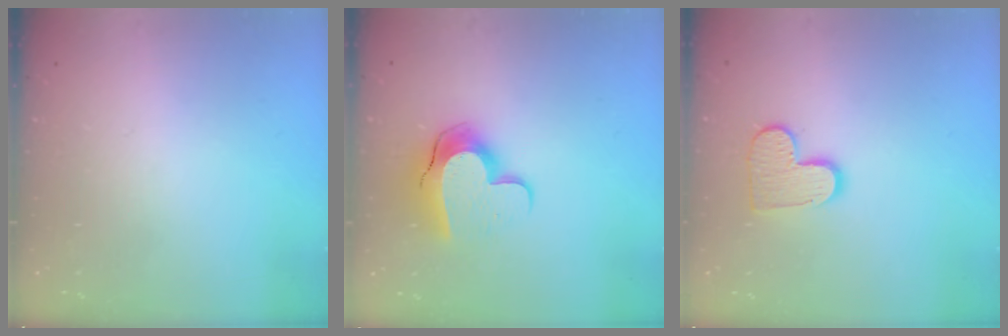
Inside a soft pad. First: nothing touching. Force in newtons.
{"total": 11.9, "press": 11.9, "slide": 1.1}
{"total": 10.0, "press": 10.0, "slide": 0.7}